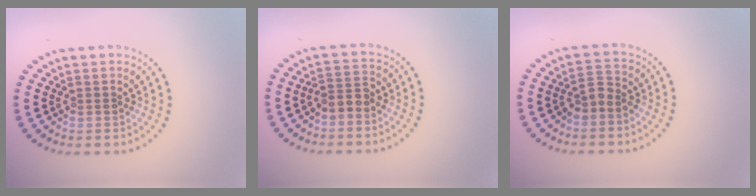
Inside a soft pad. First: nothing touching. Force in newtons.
{"total": 1.7, "press": 1.4, "slide": 1.0}
{"total": 1.9, "press": 1.4, "slide": 1.2}